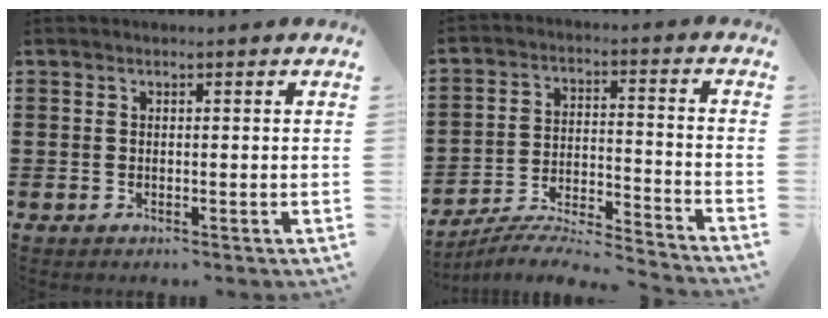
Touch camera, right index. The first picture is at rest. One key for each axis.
{"total": 5.9, "fx": -5.6, "fy": 0.2, "fz": 1.8, "tx": -0.038, "ty": -0.005, "tz": -0.114}